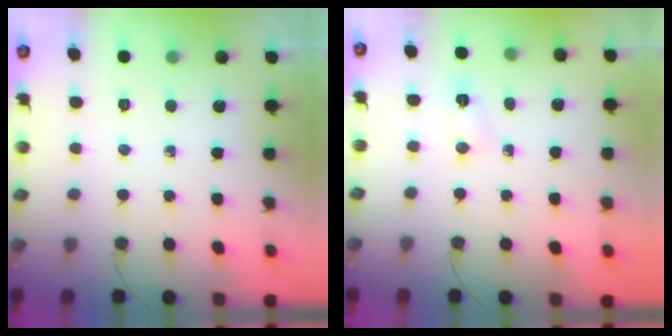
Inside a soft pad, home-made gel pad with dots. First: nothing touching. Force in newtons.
{"total": 3.0, "press": 1.8, "slide": 2.4}